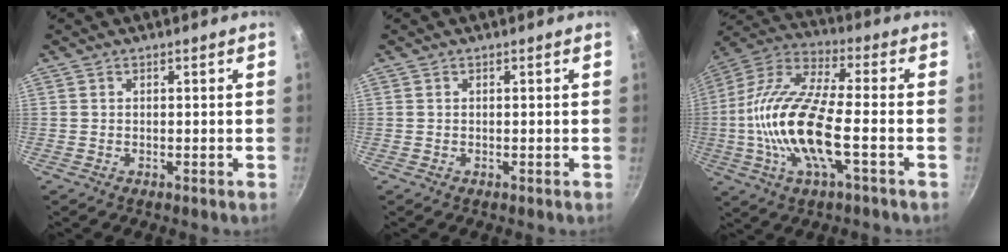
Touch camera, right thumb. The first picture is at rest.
{"total": 0.0}
{"total": 18.4, "force": [-3.5, 6.2, 16.9], "torque": [-0.335, 0.032, -0.085]}